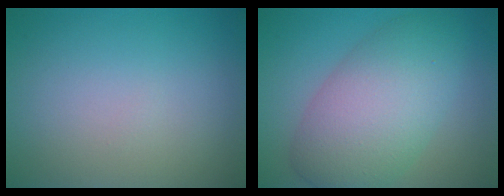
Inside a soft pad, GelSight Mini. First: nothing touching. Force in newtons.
{"total": 8.4, "press": 8.3, "slide": 0.4}